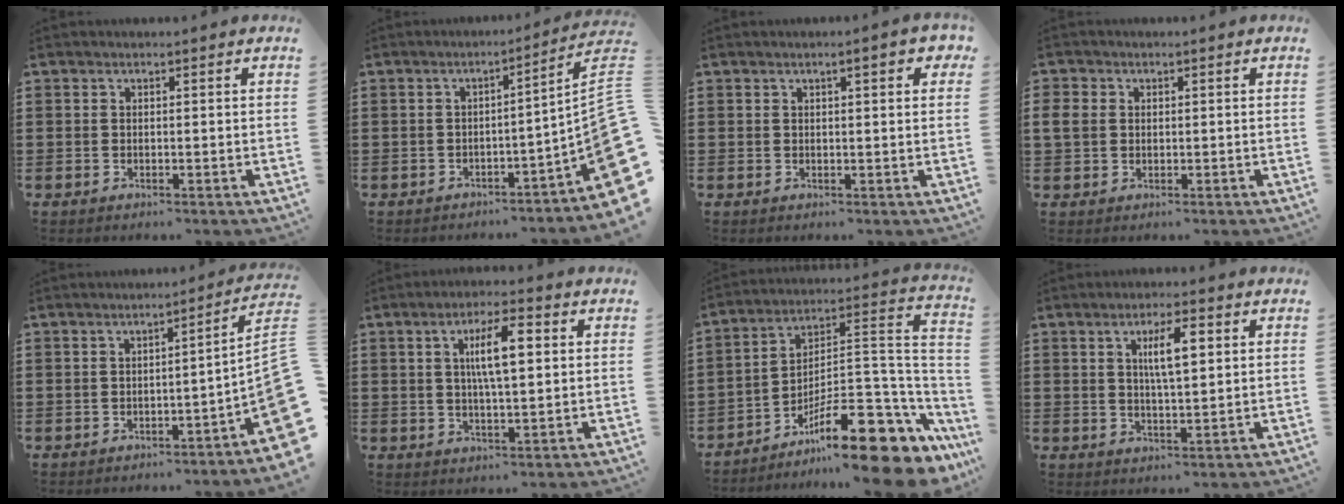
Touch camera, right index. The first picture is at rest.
{"total": 7.4, "force": [-1.7, 1.4, 7.1], "torque": [-0.094, -0.028, -0.031]}
{"total": 2.7, "force": [1.1, 0.5, 2.4], "torque": [-0.040, 0.002, 0.015]}
{"total": 2.5, "force": [0.4, 2.2, 1.1], "torque": [-0.036, 0.005, 0.002]}
{"total": 4.9, "force": [-1.9, 0.2, 4.6], "torque": [-0.069, -0.027, -0.035]}
{"total": 7.3, "force": [1.5, 2.0, 6.9], "torque": [-0.126, 0.007, 0.021]}
{"total": 16.2, "force": [-11.1, 3.7, 11.1], "torque": [-0.167, 0.035, -0.193]}
{"total": 5.9, "force": [1.7, 1.6, 5.4], "torque": [-0.094, 0.001, 0.023]}